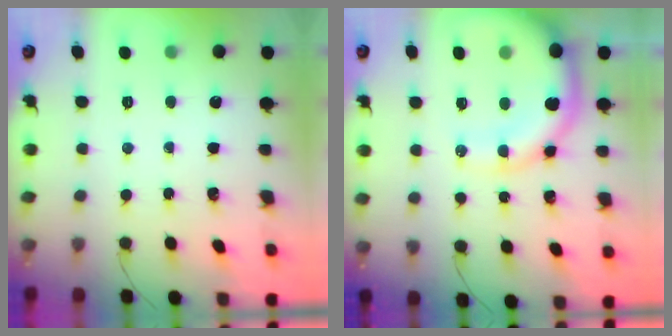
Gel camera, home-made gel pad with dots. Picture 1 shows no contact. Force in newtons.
{"total": 13.9, "press": 13.3, "slide": 4.1}